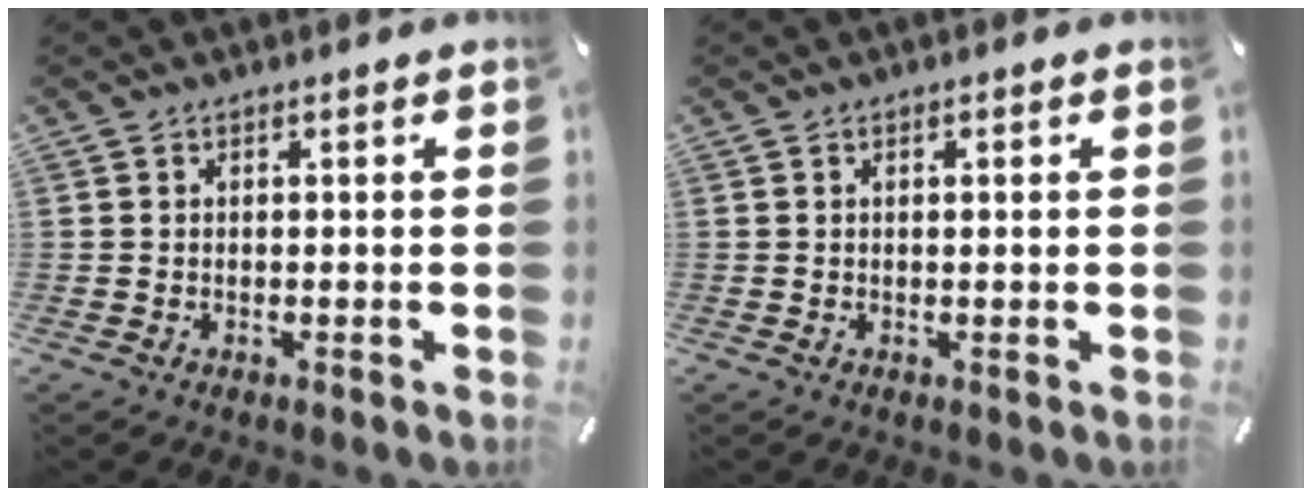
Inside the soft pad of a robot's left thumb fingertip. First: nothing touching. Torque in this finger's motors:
{"motor_torque": [-0.28, -0.18, -0.20, 0.07, -0.02]}